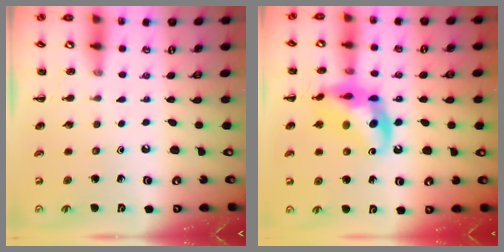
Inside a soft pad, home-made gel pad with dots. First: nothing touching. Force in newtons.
{"total": 14.9, "press": 14.6, "slide": 3.1}